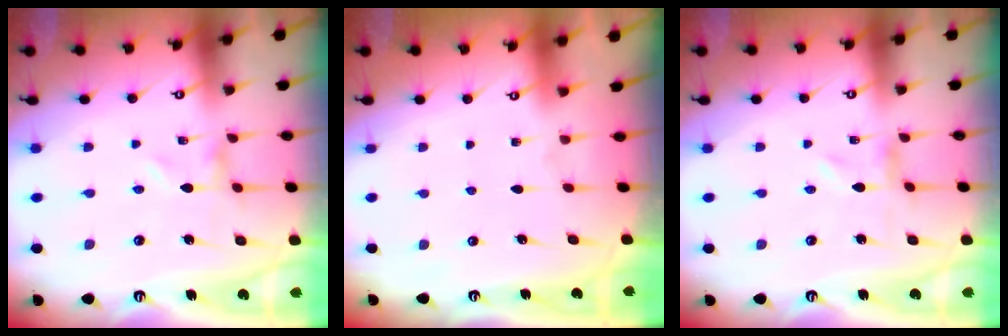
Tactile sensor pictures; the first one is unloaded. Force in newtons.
{"total": 1.6, "press": 1.6, "slide": 0.2}
{"total": 0.0}